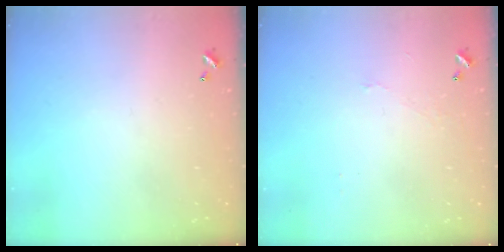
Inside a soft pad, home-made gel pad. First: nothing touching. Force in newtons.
{"total": 0.0}